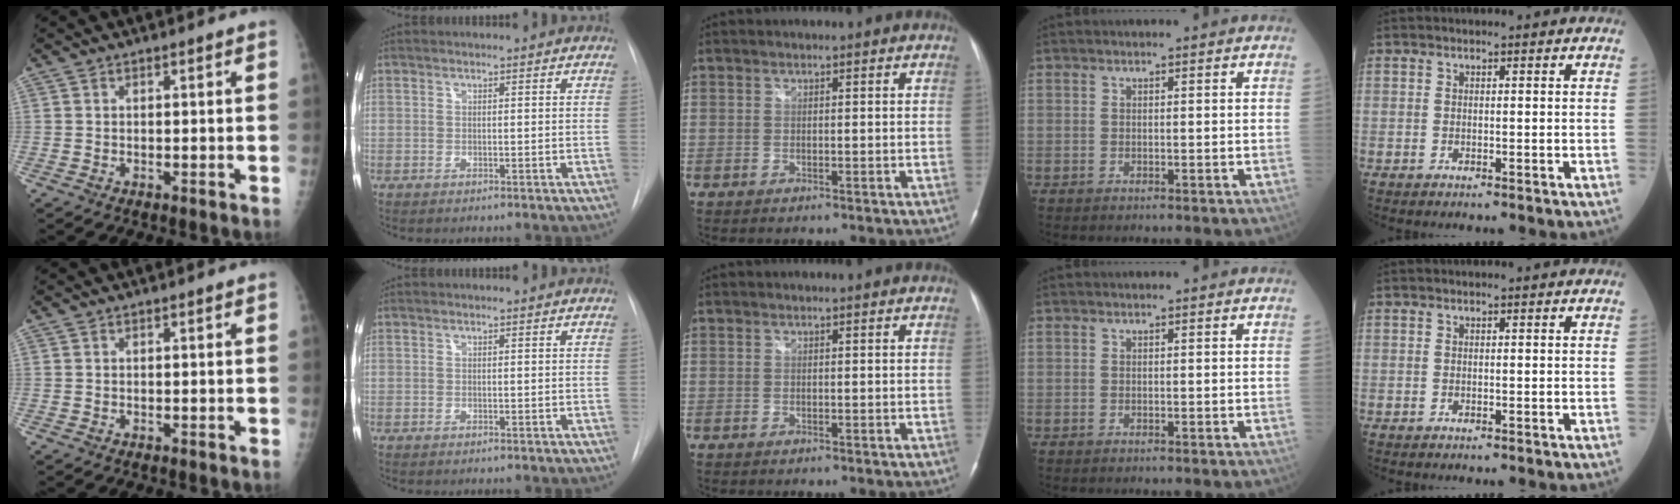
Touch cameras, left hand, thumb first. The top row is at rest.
{}